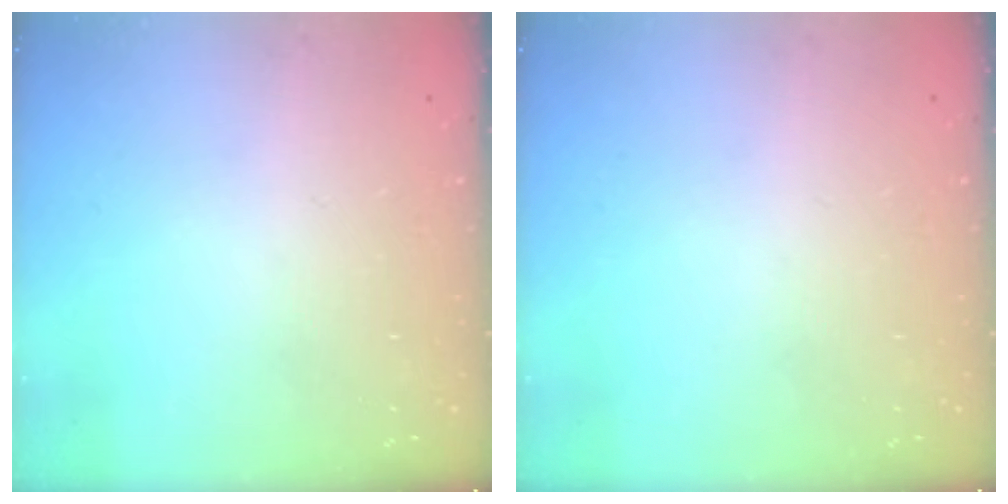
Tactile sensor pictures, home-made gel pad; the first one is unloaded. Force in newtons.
{"total": 0.0}